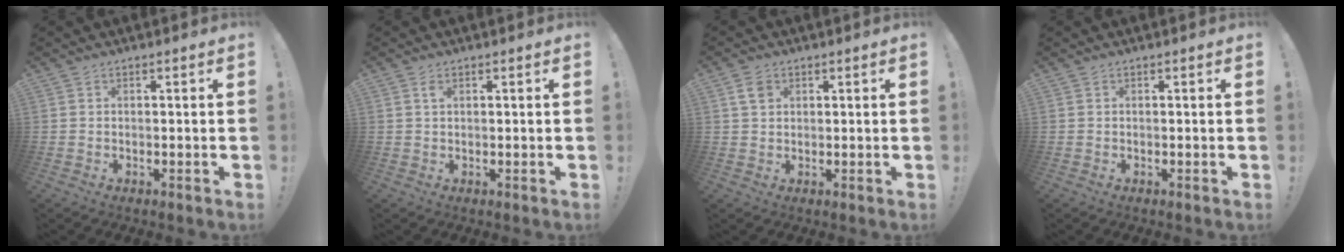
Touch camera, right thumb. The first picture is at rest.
{"total": 1.4, "force": [0.7, 0.6, 1.0], "torque": [-0.016, -0.002, 0.011]}
{"total": 4.0, "force": [1.7, 2.7, 2.3], "torque": [-0.033, 0.000, 0.031]}
{"total": 0.0}